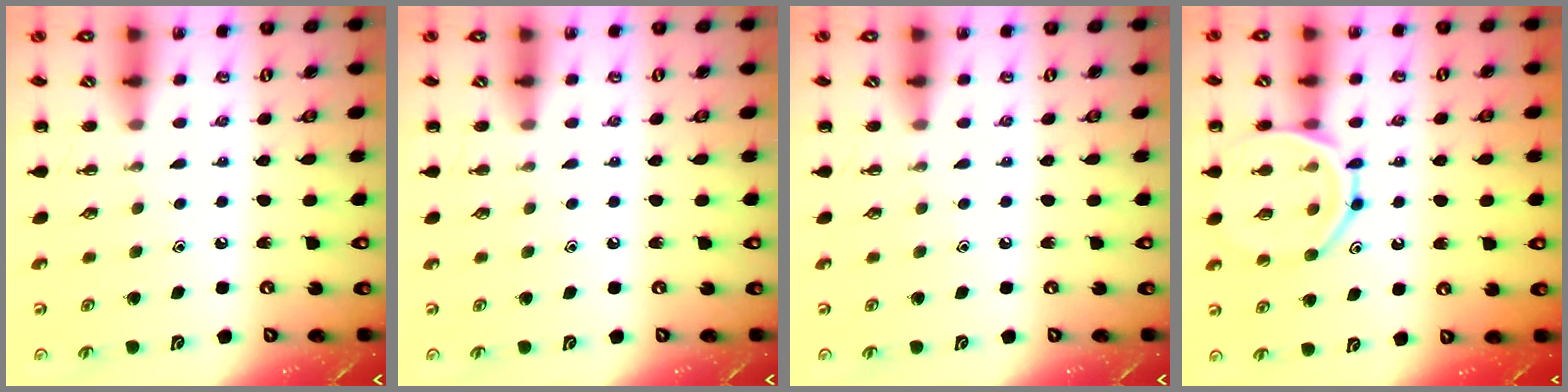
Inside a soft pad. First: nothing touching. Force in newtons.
{"total": 0.0}
{"total": 0.0}
{"total": 14.4, "press": 14.3, "slide": 1.5}